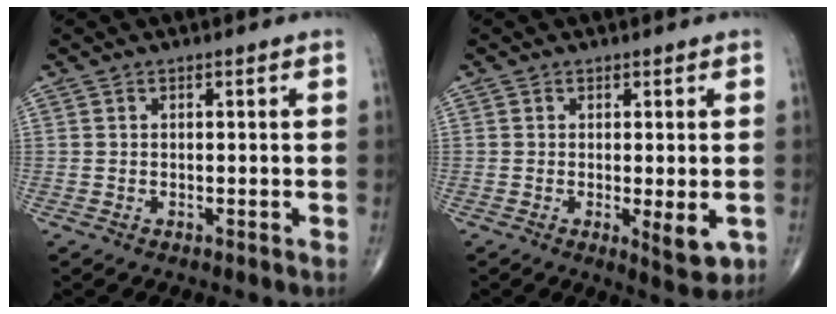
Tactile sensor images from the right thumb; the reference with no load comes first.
{"total": 4.9, "force": [-1.0, 1.6, 4.5], "torque": [-0.061, -0.014, -0.011]}